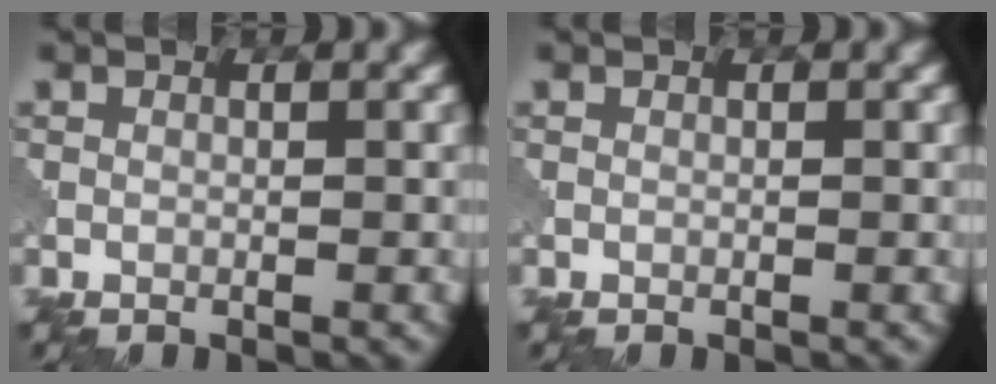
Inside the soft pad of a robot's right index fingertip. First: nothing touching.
{"total": 0.0}